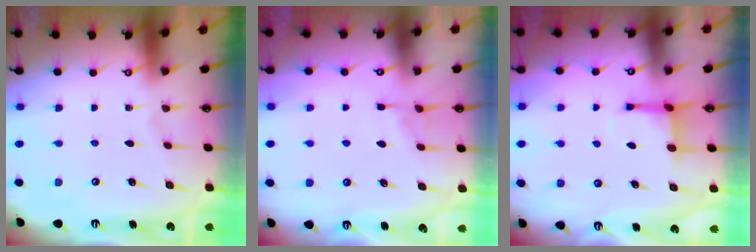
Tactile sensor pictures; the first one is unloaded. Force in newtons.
{"total": 5.1, "press": 5.0, "slide": 0.6}
{"total": 4.6, "press": 4.5, "slide": 0.9}